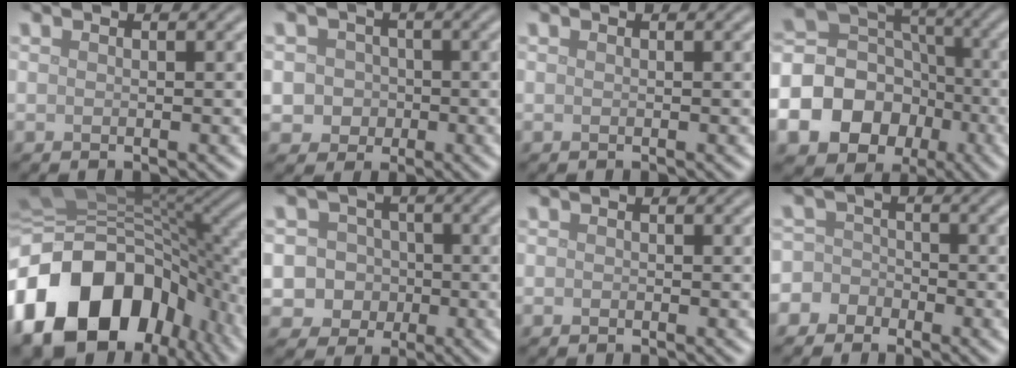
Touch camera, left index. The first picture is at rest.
{"total": 3.8, "force": [-0.4, 3.6, 1.1], "torque": [0.007, 0.017, -0.022]}
{"total": 0.0}
{"total": 16.5, "force": [-6.2, 14.2, 5.5], "torque": [-0.148, -0.028, -0.113]}
{"total": 19.3, "force": [-6.1, 13.6, 12.2], "torque": [-0.270, -0.022, -0.107]}
{"total": 7.1, "force": [-1.4, 6.7, 1.7], "torque": [-0.013, 0.008, -0.059]}
{"total": 0.0}
{"total": 4.0, "force": [-2.2, 3.4, 0.4], "torque": [0.027, 0.009, -0.060]}